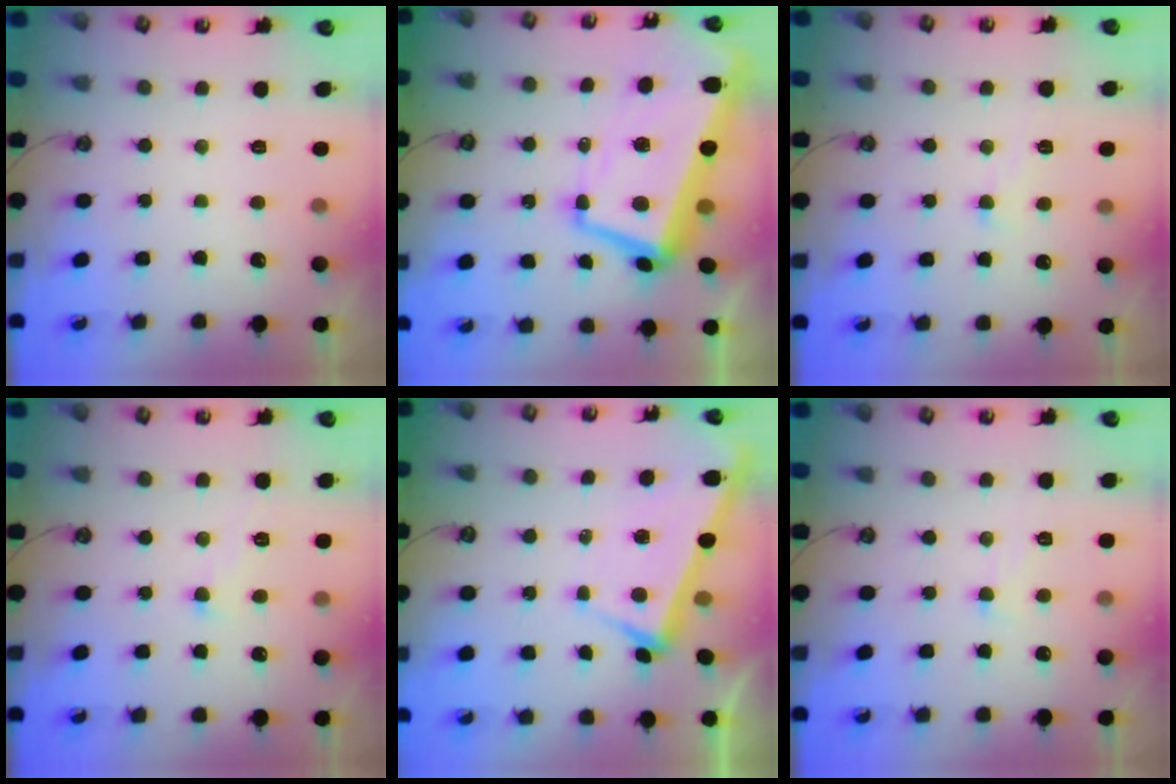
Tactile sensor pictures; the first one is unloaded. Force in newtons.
{"total": 10.8, "press": 10.6, "slide": 2.4}
{"total": 1.6, "press": 1.5, "slide": 0.6}
{"total": 0.9, "press": 0.9, "slide": 0.2}
{"total": 4.2, "press": 4.2, "slide": 0.2}
{"total": 1.7, "press": 1.6, "slide": 0.7}